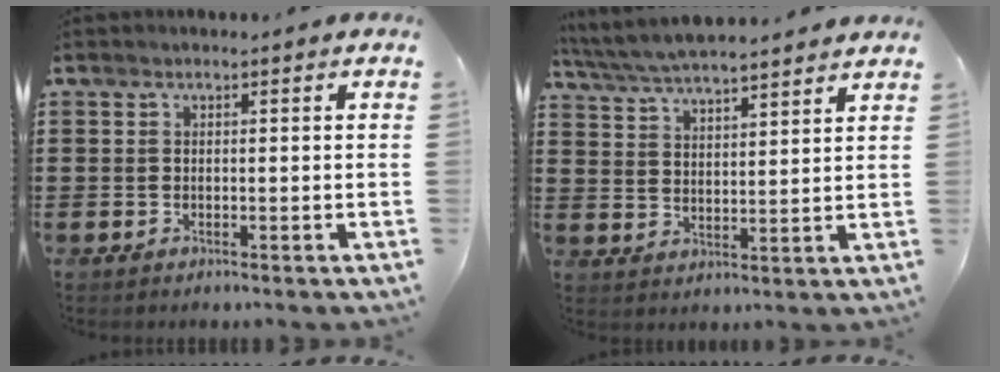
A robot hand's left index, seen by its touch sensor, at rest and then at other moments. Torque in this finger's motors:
{"motor_torque": [0.31, -1.82, 0.00, 0.08]}